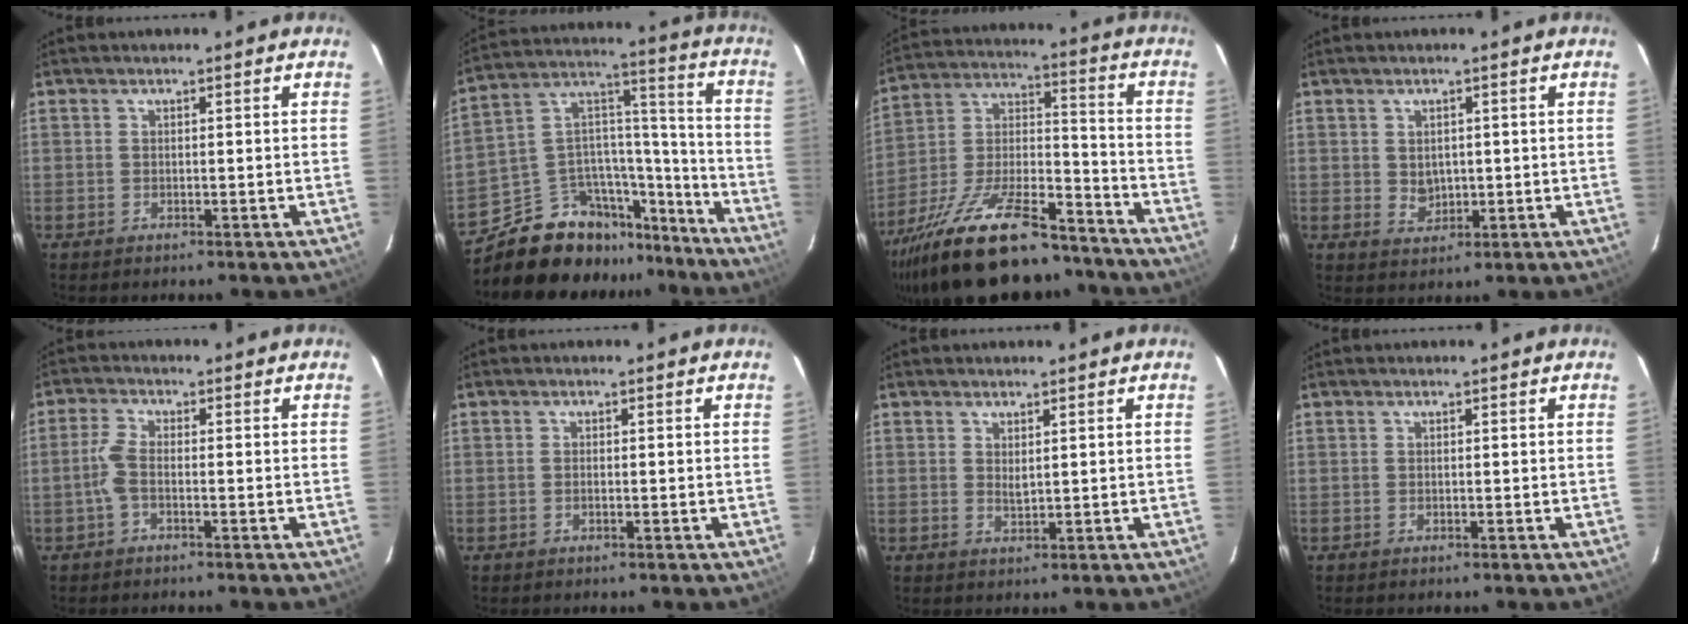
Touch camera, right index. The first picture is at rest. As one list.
[{"total": 18.5, "force": [-15.4, 8.9, 5.1], "torque": [-0.103, 0.080, -0.236]}, {"total": 28.0, "force": [-20.9, 9.5, 16.1], "torque": [-0.305, -0.009, -0.325]}, {"total": 3.3, "force": [0.1, 2.8, 1.7], "torque": [-0.027, 0.000, 0.009]}, {"total": 3.2, "force": [-1.2, 1.1, 2.8], "torque": [-0.068, 0.008, -0.026]}, {"total": 0.8, "force": [-0.3, 0.4, 0.6], "torque": [-0.012, 0.002, -0.006]}, {"total": 1.5, "force": [0.6, 0.7, 1.1], "torque": [-0.018, -0.001, 0.012]}, {"total": 0.0}]